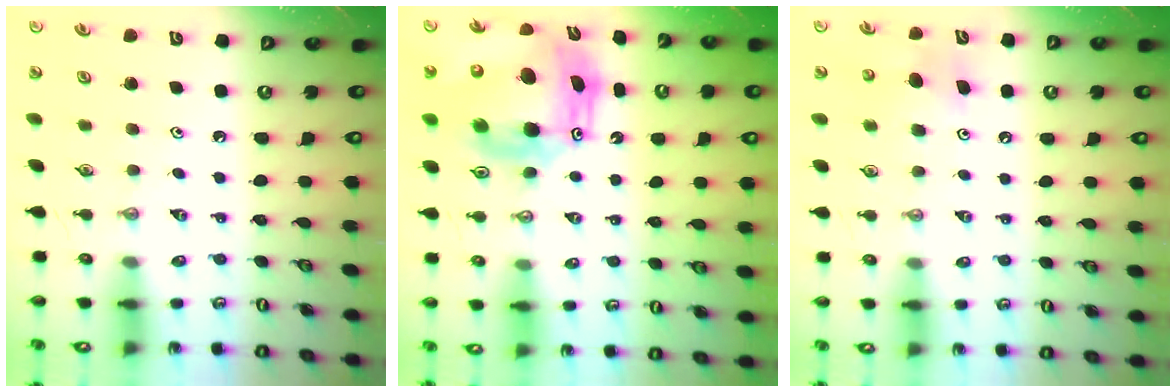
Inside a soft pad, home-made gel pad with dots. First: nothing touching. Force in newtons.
{"total": 14.4, "press": 14.3, "slide": 1.6}
{"total": 6.4, "press": 6.1, "slide": 2.0}